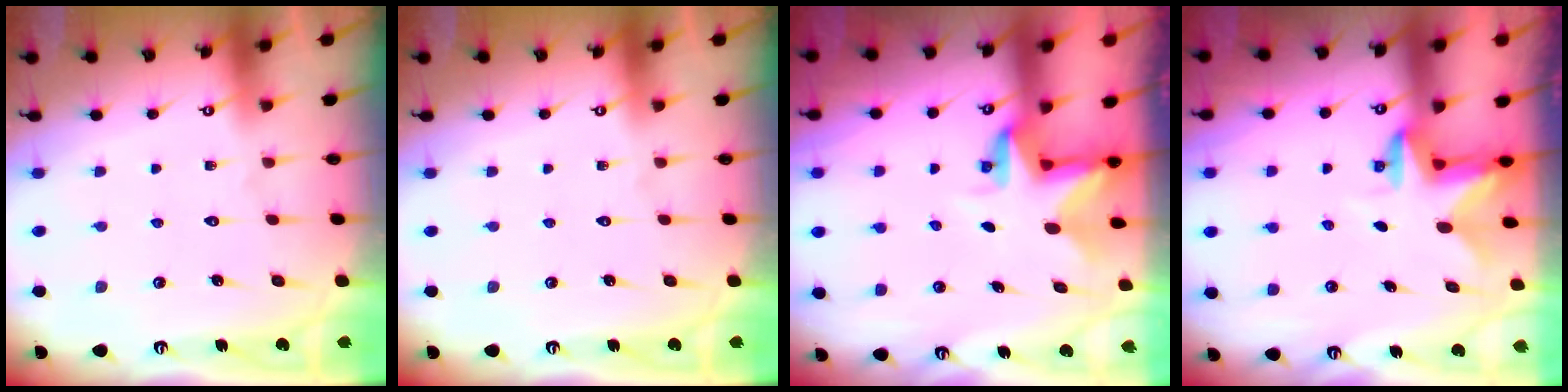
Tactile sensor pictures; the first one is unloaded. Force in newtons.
{"total": 0.0}
{"total": 3.5, "press": 3.5, "slide": 0.2}
{"total": 2.6, "press": 2.5, "slide": 0.5}